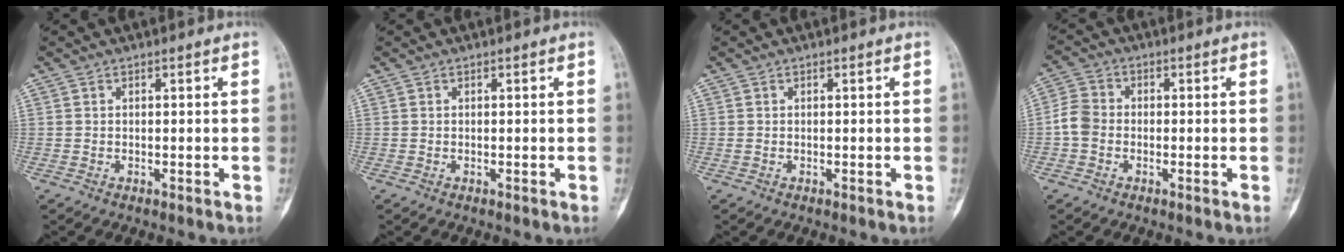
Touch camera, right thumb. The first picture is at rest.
{"total": 0.0}
{"total": 0.0}
{"total": 4.5, "force": [-1.2, 3.5, 2.5], "torque": [-0.044, 0.009, -0.037]}